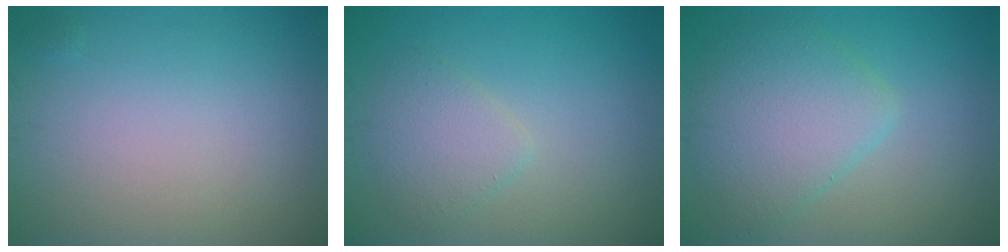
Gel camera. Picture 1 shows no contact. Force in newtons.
{"total": 2.5, "press": 2.5, "slide": 0.2}
{"total": 5.2, "press": 5.2, "slide": 0.3}